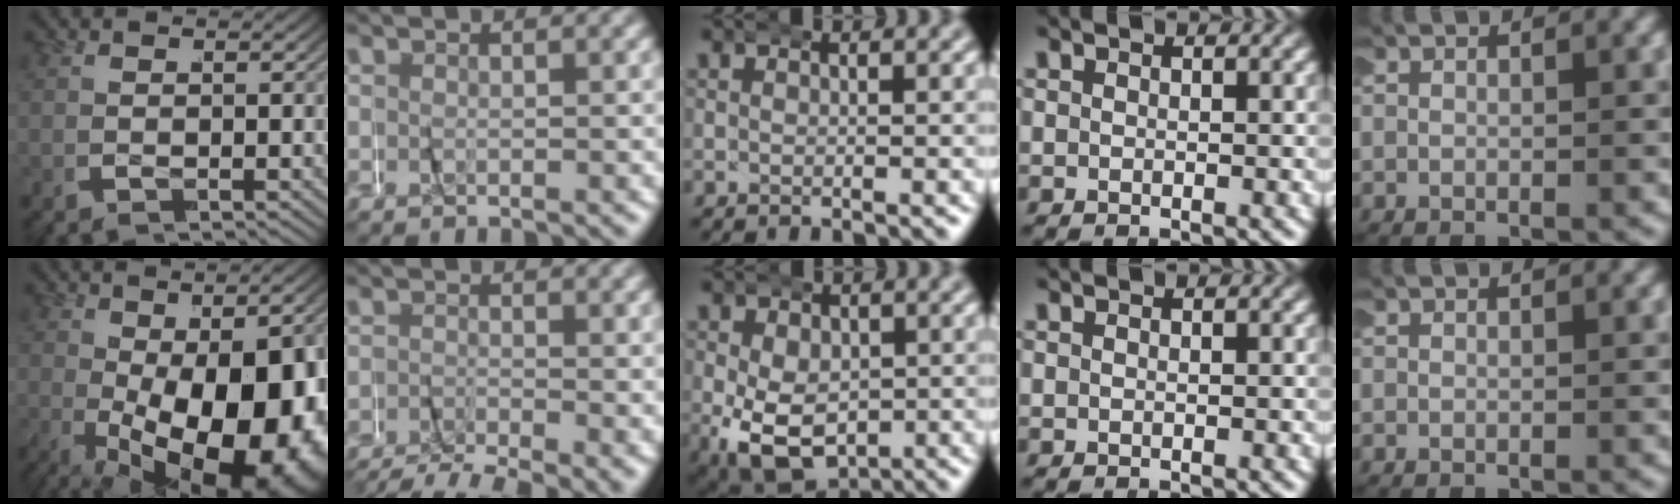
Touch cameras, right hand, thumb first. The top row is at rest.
{"thumb": {"total": 20.3, "force": [-4.7, 11.8, 15.8], "torque": [-0.268, -0.067, -0.038]}, "index": {"total": 4.9, "force": [-4.0, 1.8, 2.3], "torque": [-0.029, -0.015, -0.060]}, "middle": {"total": 11.3, "force": [-4.1, 8.9, 5.8], "torque": [-0.138, -0.067, -0.040]}}